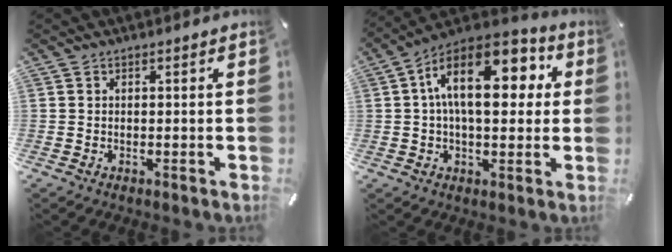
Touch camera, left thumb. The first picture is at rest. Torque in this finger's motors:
{"motor_torque": [1.65, 3.35, 2.30, -0.47, 0.75]}